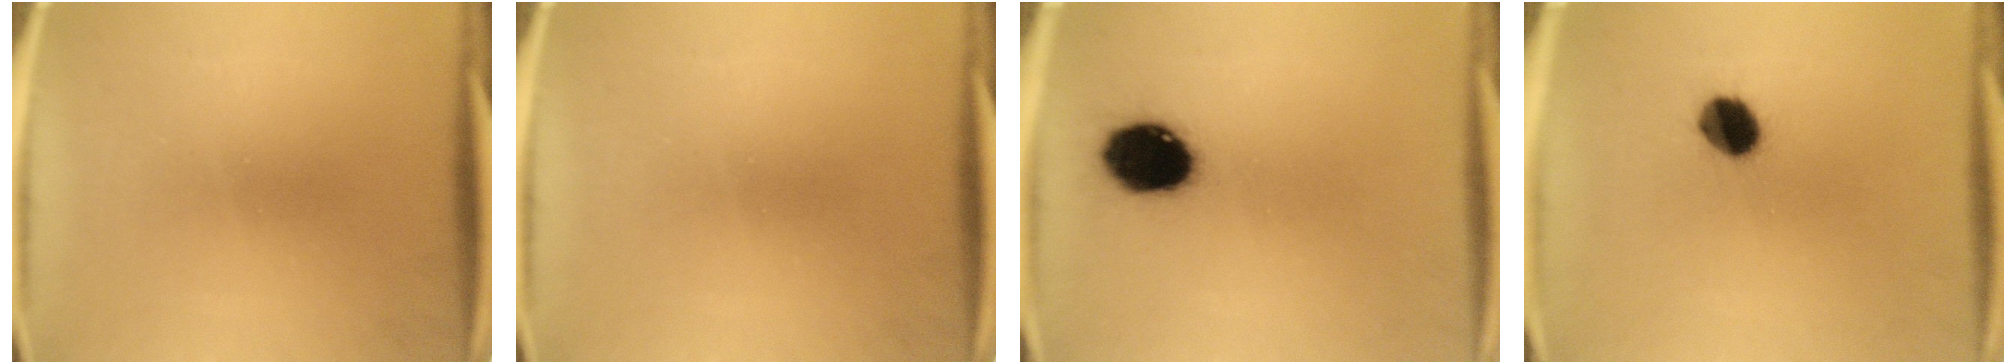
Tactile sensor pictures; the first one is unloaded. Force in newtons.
{"total": 0.0}
{"total": 13.1}
{"total": 7.5}